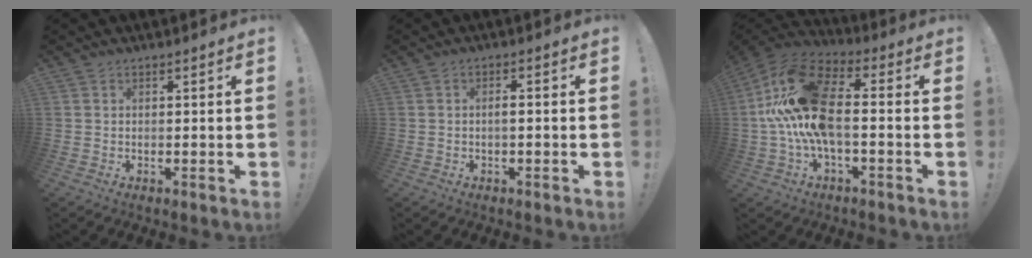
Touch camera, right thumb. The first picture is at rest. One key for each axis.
{"total": 1.8, "fx": -0.6, "fy": 0.2, "fz": 1.7, "tx": -0.032, "ty": 0.007, "tz": -0.012}
{"total": 18.9, "fx": -1.1, "fy": 9.6, "fz": 16.2, "tx": -0.311, "ty": 0.020, "tz": -0.013}